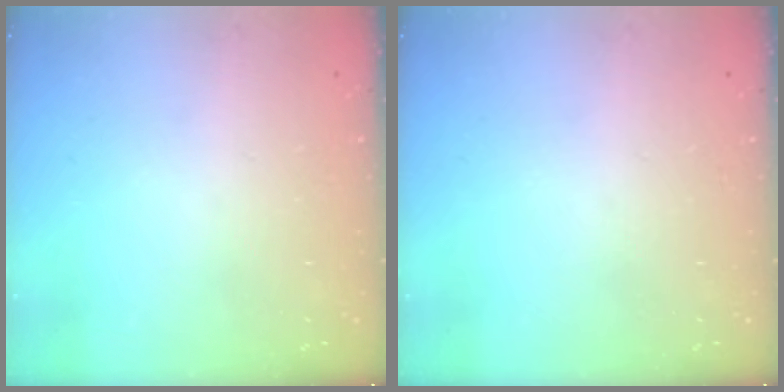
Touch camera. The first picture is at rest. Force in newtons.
{"total": 0.0}